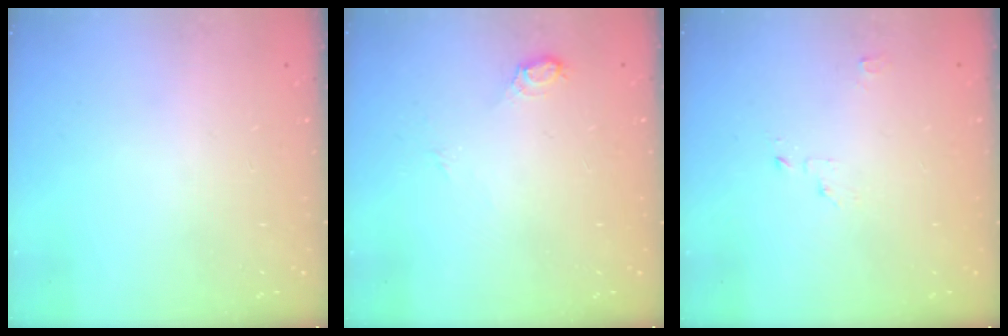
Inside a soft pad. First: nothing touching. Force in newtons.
{"total": 5.7, "press": 5.7, "slide": 0.5}
{"total": 2.1, "press": 2.1, "slide": 0.2}